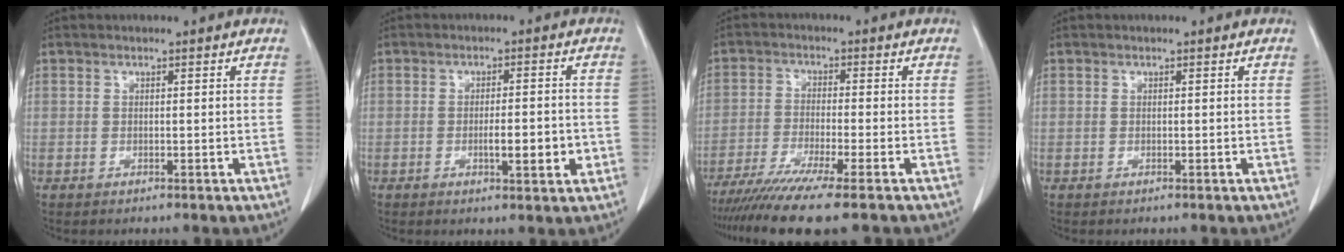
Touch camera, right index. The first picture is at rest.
{"total": 5.1, "force": [-1.4, 1.0, 4.8], "torque": [-0.076, -0.003, -0.016]}
{"total": 10.6, "force": [-8.4, -1.1, 6.5], "torque": [-0.097, -0.029, -0.133]}
{"total": 0.0}